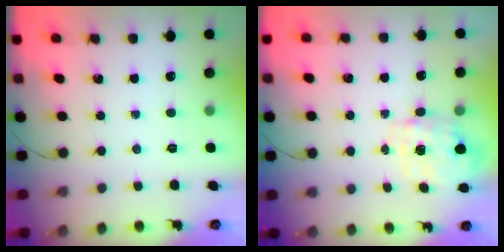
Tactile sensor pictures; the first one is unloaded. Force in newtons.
{"total": 3.9, "press": 3.9, "slide": 0.8}